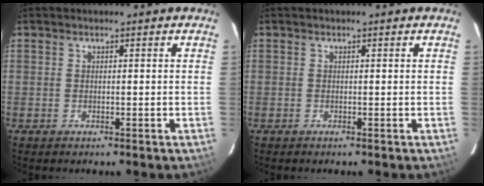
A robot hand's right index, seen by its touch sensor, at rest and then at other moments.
{"total": 0.0}